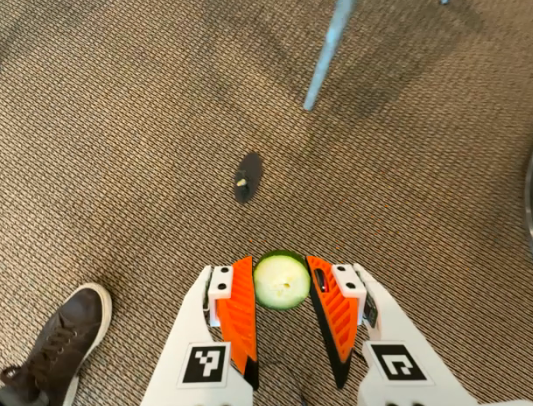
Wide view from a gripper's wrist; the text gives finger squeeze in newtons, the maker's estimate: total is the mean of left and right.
{"total": 7.3, "left": 7.4, "right": 7.2}